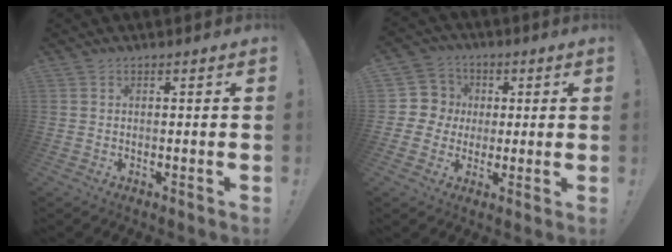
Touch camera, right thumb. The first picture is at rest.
{"total": 9.2, "force": [0.8, 9.0, 2.1], "torque": [-0.033, 0.001, 0.021]}